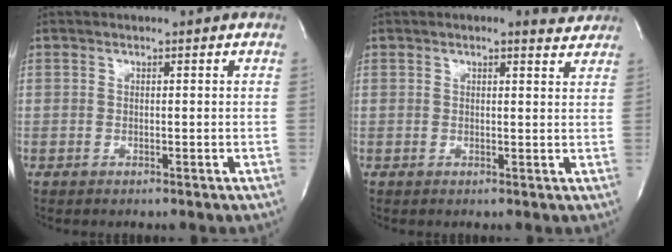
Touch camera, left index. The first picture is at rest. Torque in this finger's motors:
{"motor_torque": [0.06, -0.04, 0.08, 0.00]}